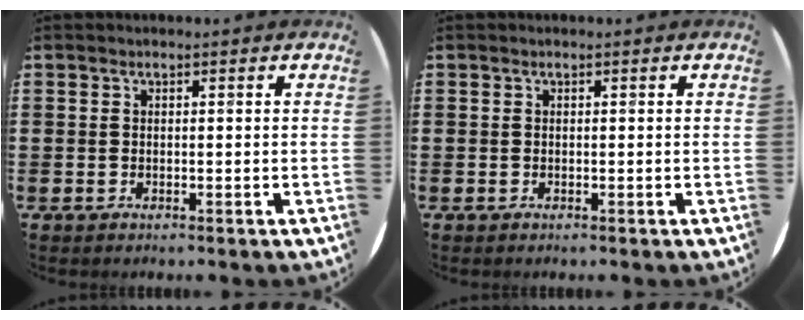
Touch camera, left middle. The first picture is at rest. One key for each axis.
{"total": 0.0}